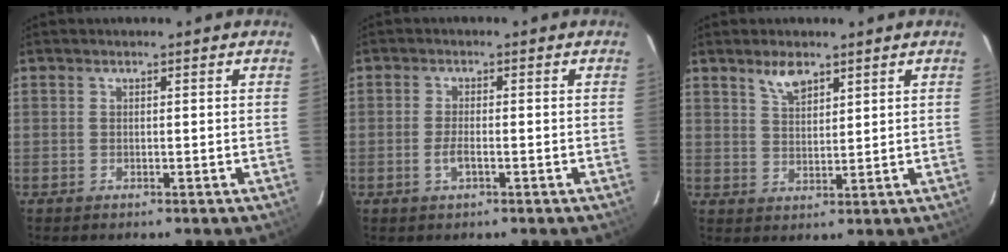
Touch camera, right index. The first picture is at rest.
{"total": 2.8, "force": [-1.0, 0.8, 2.5], "torque": [-0.052, -0.002, -0.020]}
{"total": 4.4, "force": [3.2, 1.8, 2.4], "torque": [-0.042, 0.003, 0.061]}